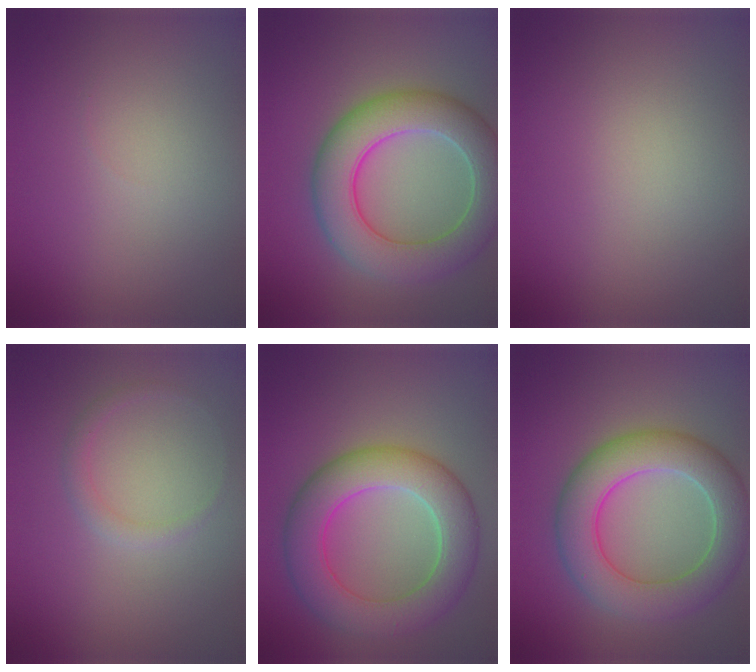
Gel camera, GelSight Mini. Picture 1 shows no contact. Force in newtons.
{"total": 7.7, "press": 7.7, "slide": 0.3}
{"total": 0.0}
{"total": 1.1, "press": 1.1, "slide": 0.1}
{"total": 7.4, "press": 7.4, "slide": 0.2}
{"total": 7.1, "press": 7.1, "slide": 0.3}